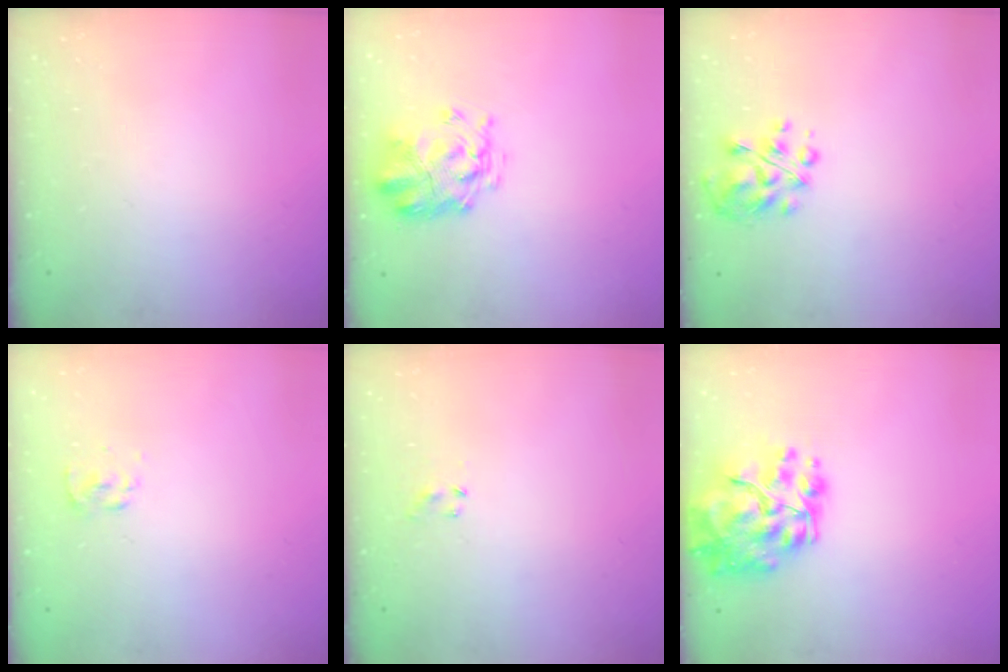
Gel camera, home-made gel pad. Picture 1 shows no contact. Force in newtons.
{"total": 3.8, "press": 3.5, "slide": 1.6}
{"total": 7.1, "press": 7.0, "slide": 1.4}
{"total": 2.3, "press": 2.1, "slide": 0.9}
{"total": 3.2, "press": 2.8, "slide": 1.4}
{"total": 17.2, "press": 16.1, "slide": 6.1}